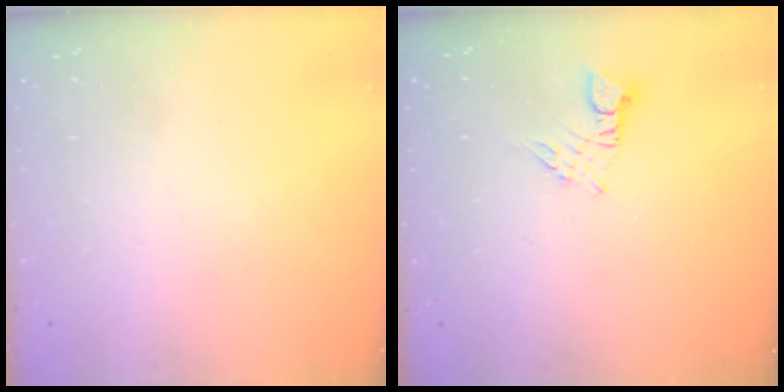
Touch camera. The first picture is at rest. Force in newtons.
{"total": 2.3, "press": 2.3, "slide": 0.3}